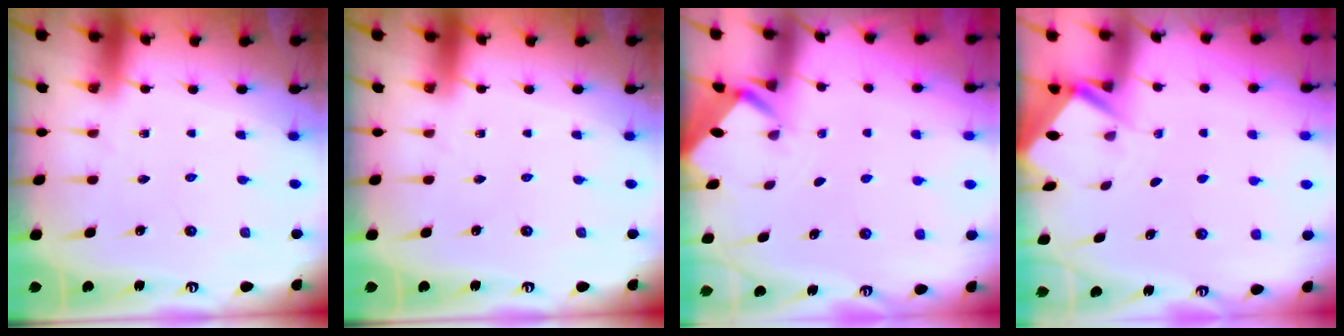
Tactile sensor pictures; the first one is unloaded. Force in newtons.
{"total": 0.0}
{"total": 2.2, "press": 2.2, "slide": 0.2}
{"total": 2.6, "press": 2.6, "slide": 0.1}